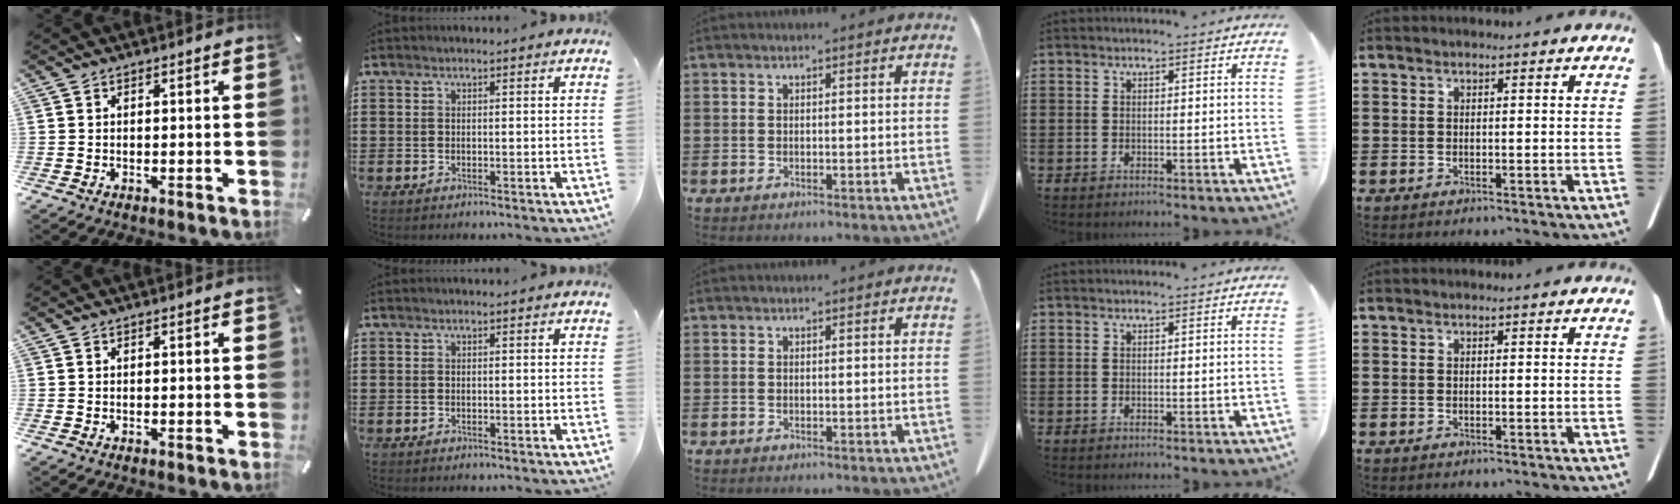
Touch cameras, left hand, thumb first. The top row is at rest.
{}